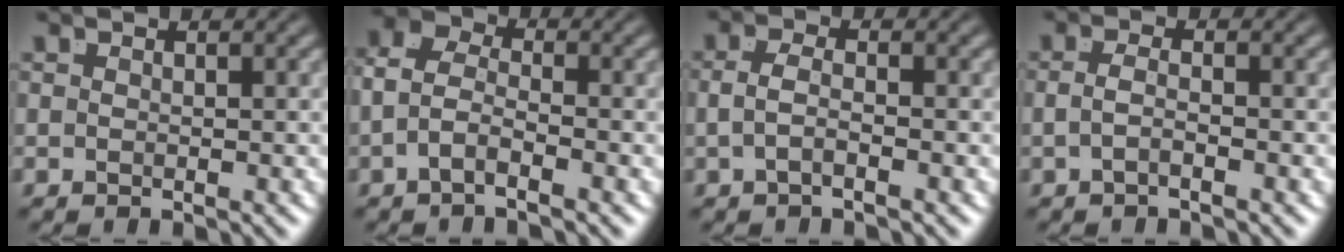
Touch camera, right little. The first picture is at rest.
{"total": 3.9, "force": [-0.9, 2.6, 2.8], "torque": [-0.063, -0.013, -0.020]}
{"total": 2.1, "force": [-0.8, 0.5, 1.8], "torque": [-0.041, -0.010, -0.012]}
{"total": 1.7, "force": [-1.0, -0.3, 1.4], "torque": [-0.031, -0.011, -0.013]}